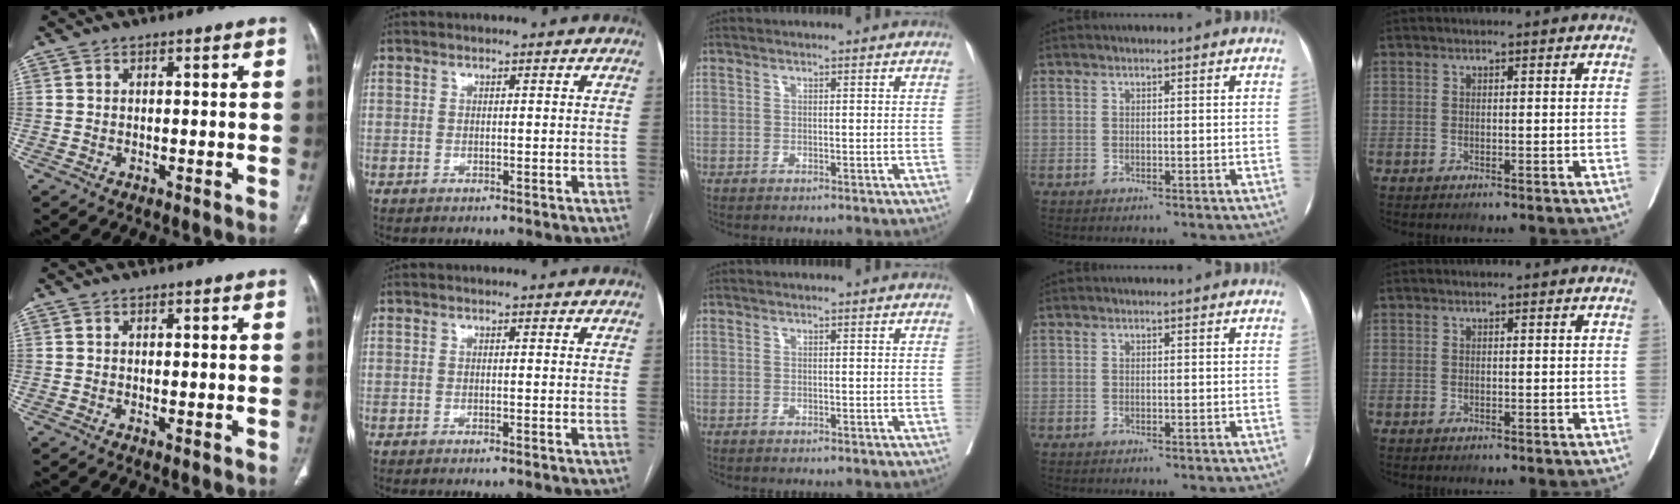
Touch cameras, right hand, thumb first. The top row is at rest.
{"thumb": {"total": 0.9, "force": [-0.1, 0.3, 0.8], "torque": [-0.014, -0.006, -0.002]}, "index": {"total": 0.5, "force": [-0.4, -0.2, 0.3], "torque": [-0.006, 0.000, -0.008]}}